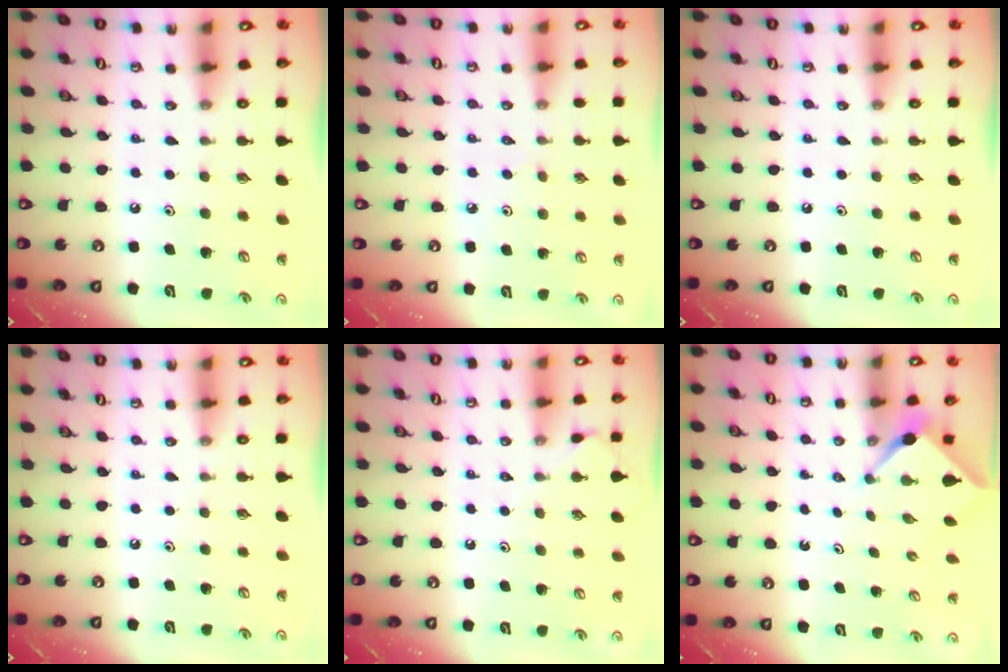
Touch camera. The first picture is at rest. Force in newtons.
{"total": 3.1, "press": 3.0, "slide": 0.6}
{"total": 0.0}
{"total": 0.0}
{"total": 4.5, "press": 4.4, "slide": 0.7}
{"total": 2.5, "press": 2.5, "slide": 0.1}